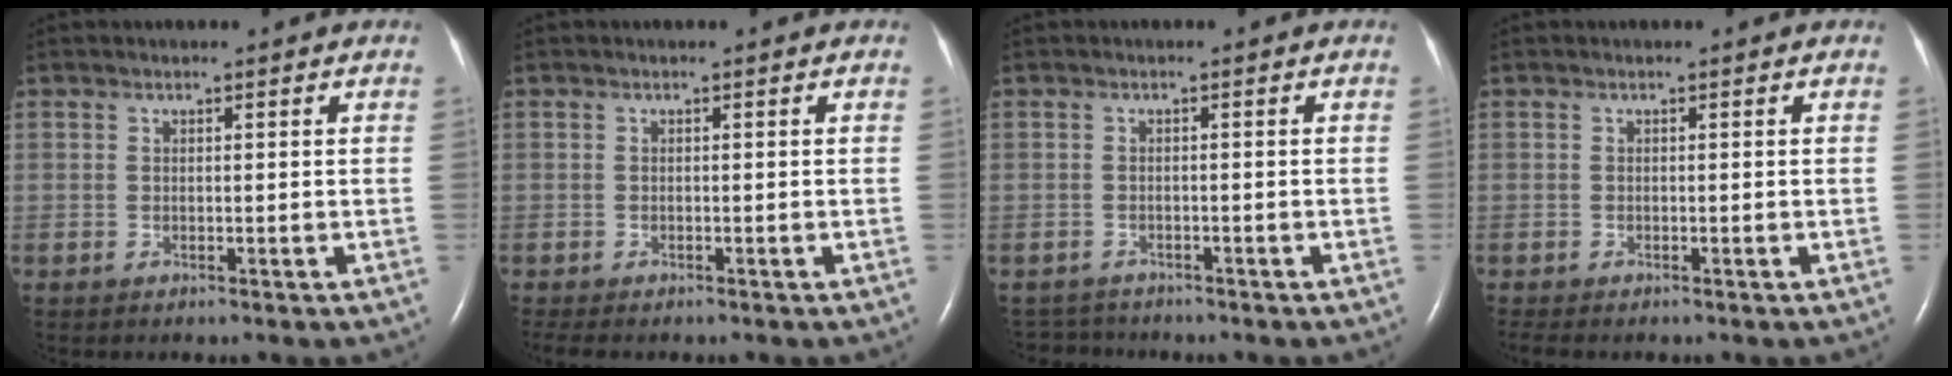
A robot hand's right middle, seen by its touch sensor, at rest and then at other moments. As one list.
[{"total": 2.6, "force": [-2.2, 0.7, 1.3], "torque": [-0.021, -0.008, -0.027]}, {"total": 2.7, "force": [-2.6, 0.6, -0.7], "torque": [0.008, -0.010, -0.042]}, {"total": 1.4, "force": [-1.2, 0.2, 0.6], "torque": [-0.013, -0.005, -0.016]}]